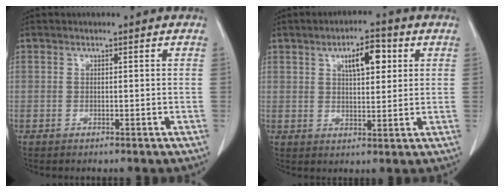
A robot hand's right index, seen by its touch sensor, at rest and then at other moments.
{"total": 6.5, "force": [2.6, 2.3, 5.5], "torque": [-0.088, 0.009, 0.043]}